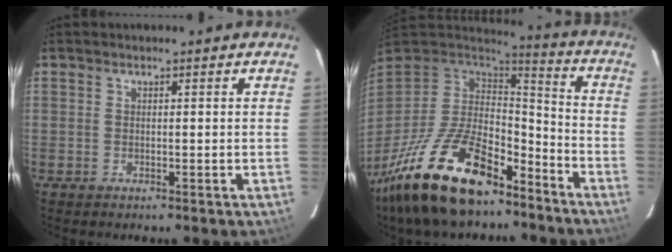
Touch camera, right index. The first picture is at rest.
{"total": 24.8, "force": [-16.5, 10.7, 15.0], "torque": [-0.303, -0.019, -0.272]}